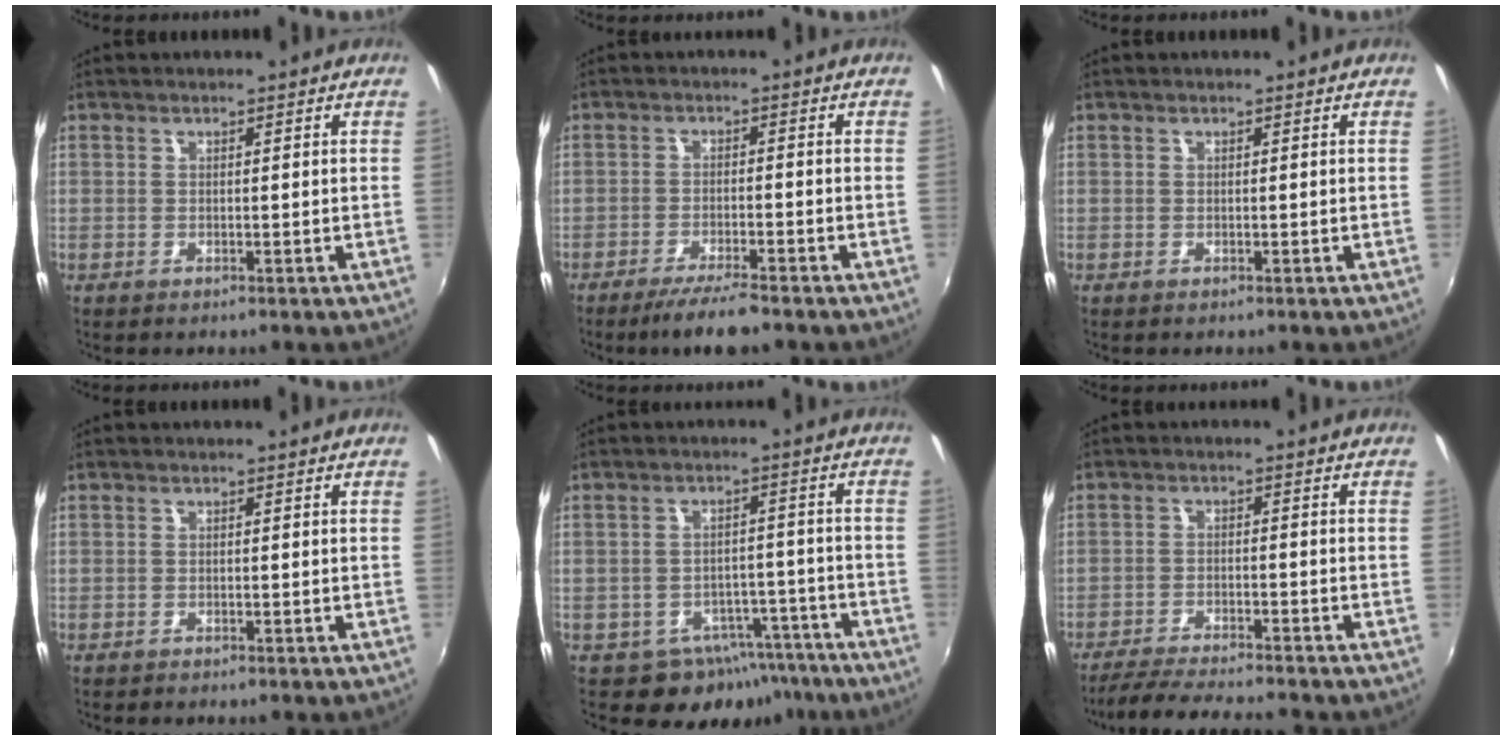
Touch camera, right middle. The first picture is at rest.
{"total": 6.1, "force": [-5.0, 0.8, 3.4], "torque": [-0.077, -0.009, -0.083]}
{"total": 0.0}
{"total": 0.6, "force": [-0.6, 0.1, 0.1], "torque": [-0.005, 0.000, -0.010]}
{"total": 9.1, "force": [-6.2, 6.1, 2.7], "torque": [-0.046, 0.027, -0.060]}
{"total": 10.4, "force": [-9.5, 0.5, 4.3], "torque": [-0.105, -0.015, -0.155]}